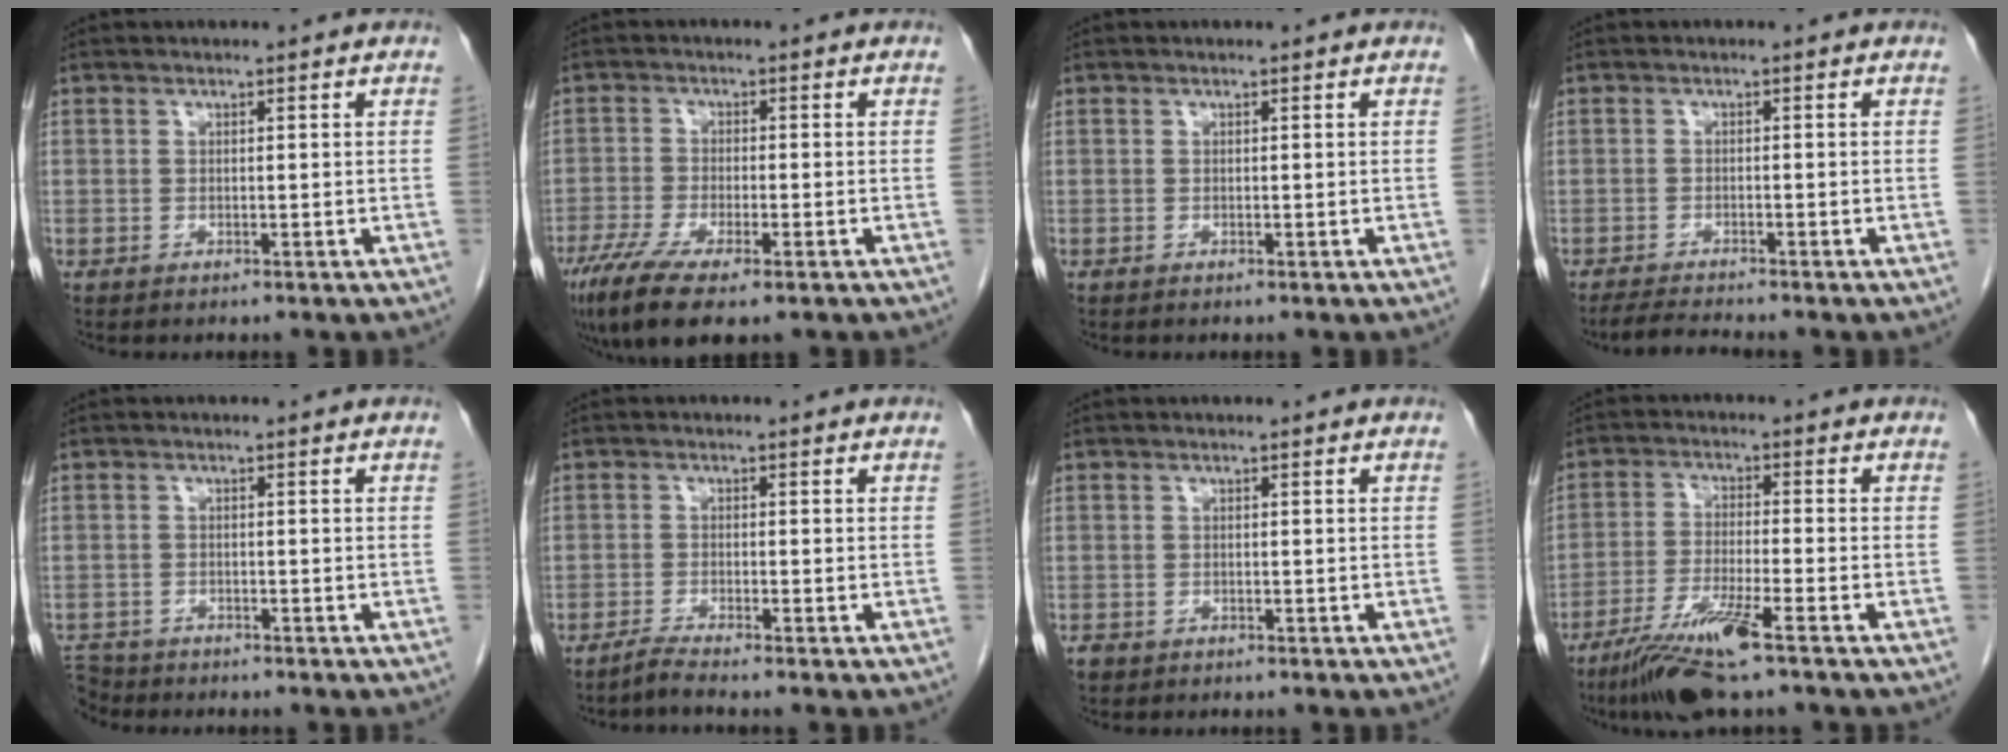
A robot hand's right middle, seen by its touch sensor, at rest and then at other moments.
{"total": 11.2, "force": [-7.1, 3.0, 8.1], "torque": [-0.149, -0.026, -0.116]}
{"total": 0.0}
{"total": 2.9, "force": [-2.7, -0.6, 0.9], "torque": [-0.025, -0.018, -0.049]}
{"total": 4.3, "force": [-4.1, 1.3, -0.1], "torque": [0.002, -0.011, -0.075]}
{"total": 1.9, "force": [-1.7, -0.5, 0.7], "torque": [-0.021, -0.004, -0.037]}
{"total": 1.0, "force": [-0.7, 0.7, 0.2], "torque": [-0.010, 0.001, -0.011]}
{"total": 9.5, "force": [-6.1, 0.3, 7.4], "torque": [-0.148, -0.025, -0.111]}